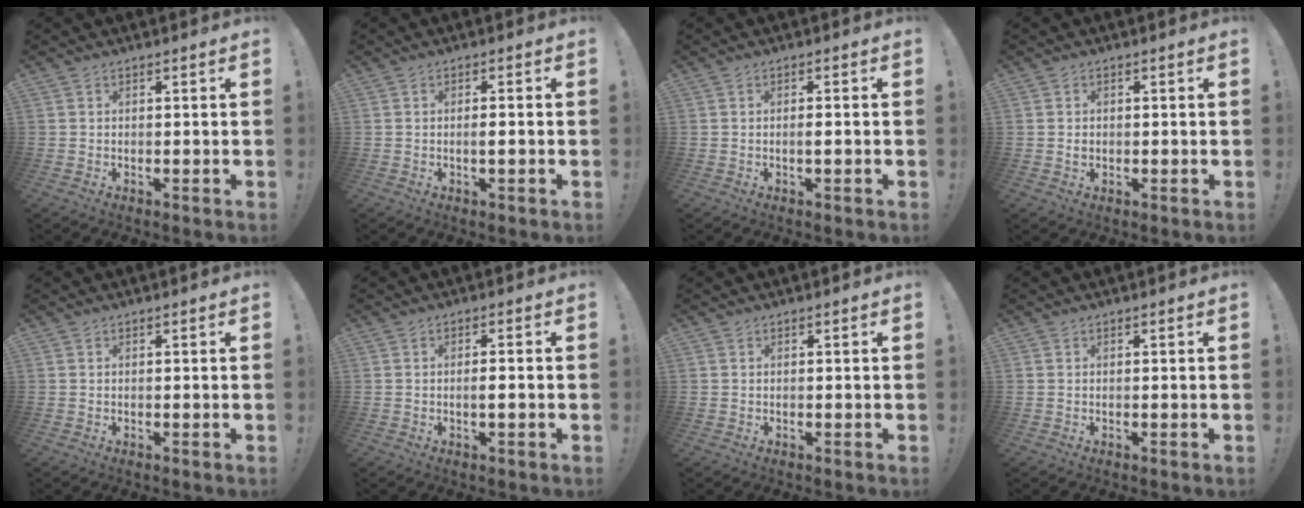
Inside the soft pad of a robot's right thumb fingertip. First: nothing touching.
{"total": 2.1, "force": [-0.6, 0.2, 2.1], "torque": [-0.029, -0.002, -0.013]}
{"total": 1.9, "force": [-0.6, 0.0, 1.8], "torque": [-0.024, -0.002, -0.013]}
{"total": 1.3, "force": [0.1, 1.3, 0.3], "torque": [0.004, 0.002, -0.001]}
{"total": 0.0}
{"total": 2.5, "force": [-0.7, 0.2, 2.3], "torque": [-0.033, -0.001, -0.016]}
{"total": 0.0}
{"total": 0.0}